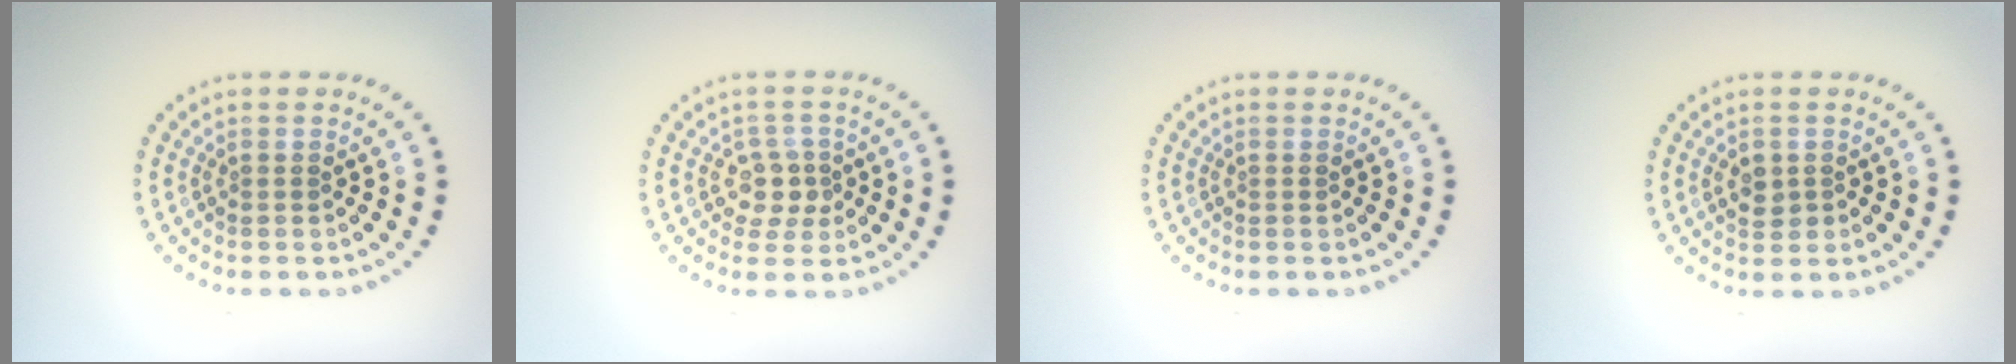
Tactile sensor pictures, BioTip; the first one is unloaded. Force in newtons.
{"total": 2.5, "press": 2.2, "slide": 1.1}
{"total": 0.0}
{"total": 1.7, "press": 1.7, "slide": 0.2}